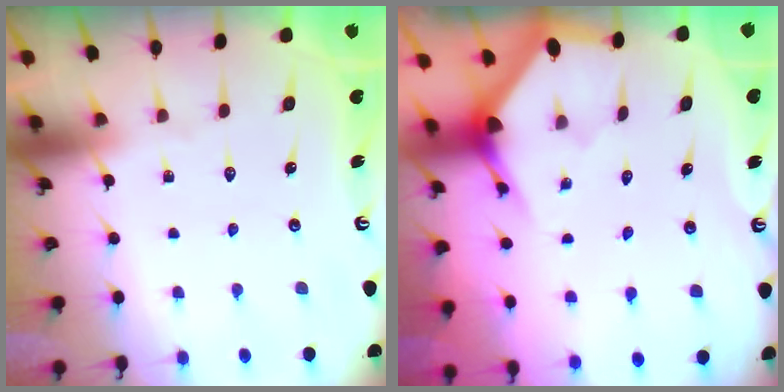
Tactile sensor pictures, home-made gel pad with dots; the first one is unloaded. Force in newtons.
{"total": 2.9, "press": 2.9, "slide": 0.1}